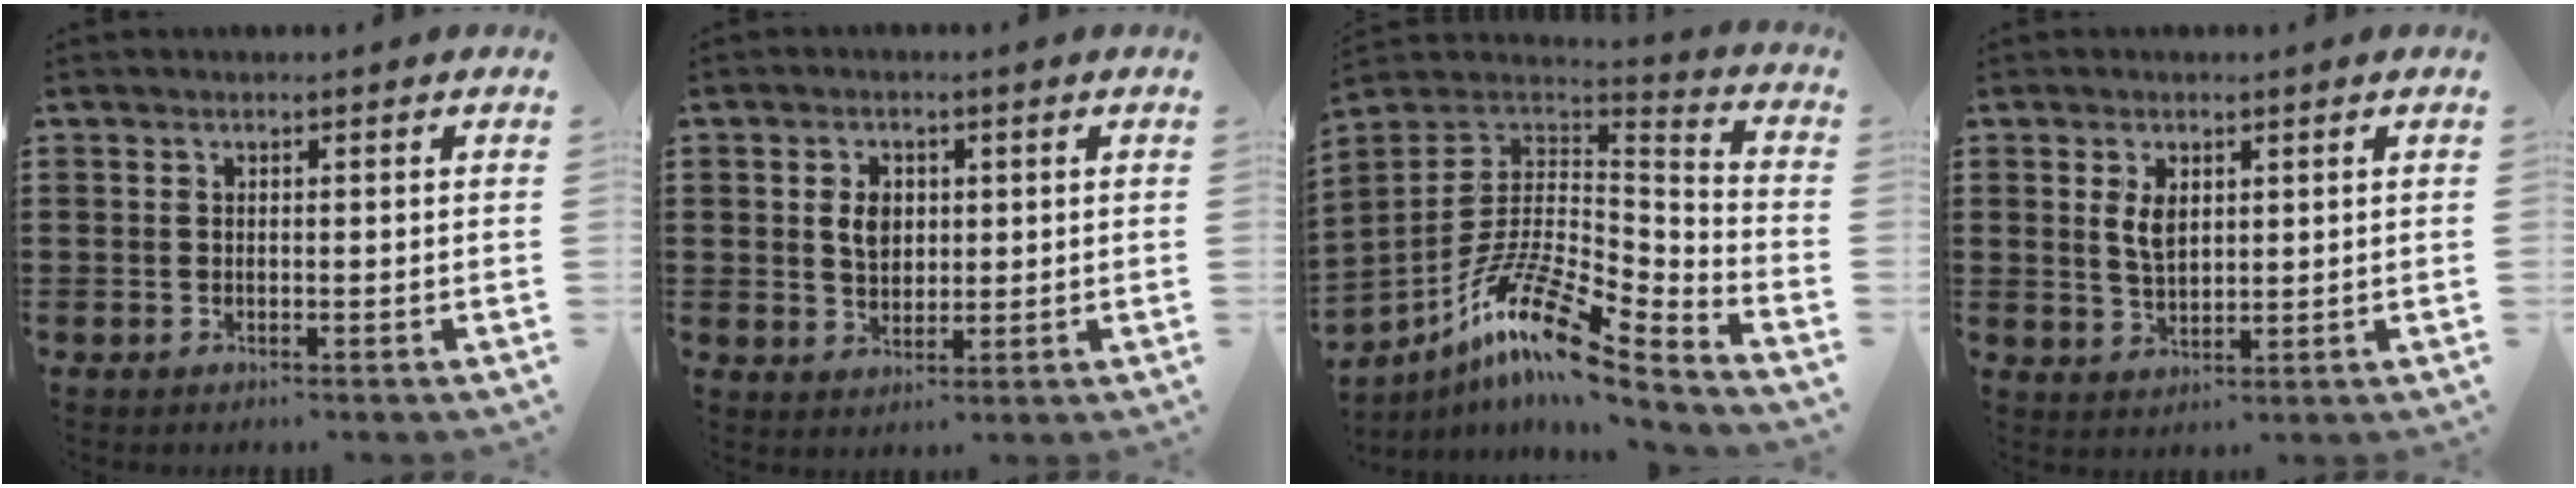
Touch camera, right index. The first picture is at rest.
{"total": 3.7, "force": [0.6, 2.7, 2.5], "torque": [-0.048, 0.007, 0.007]}
{"total": 13.6, "force": [-8.3, 3.7, 10.1], "torque": [-0.207, 0.003, -0.160]}
{"total": 3.6, "force": [1.2, 1.9, 2.7], "torque": [-0.059, 0.006, 0.022]}